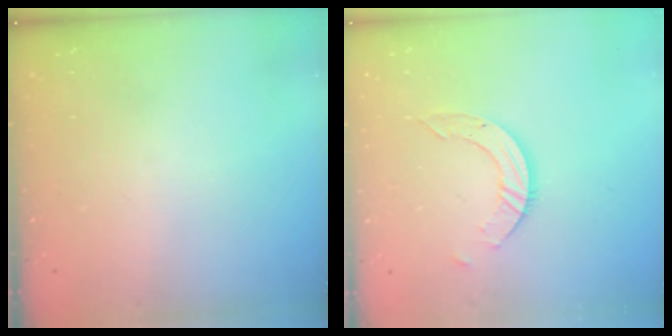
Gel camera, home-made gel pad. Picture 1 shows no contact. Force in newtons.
{"total": 5.8, "press": 5.8, "slide": 0.1}